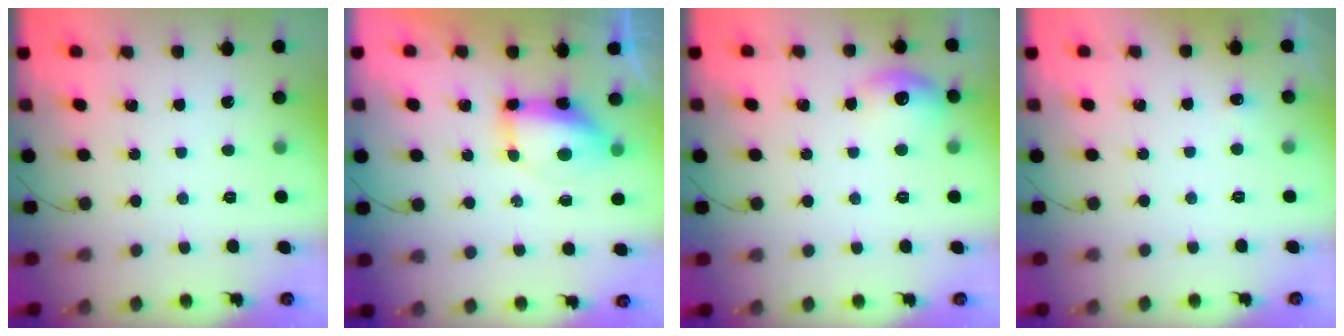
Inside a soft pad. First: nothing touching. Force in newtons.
{"total": 8.0, "press": 7.9, "slide": 1.1}
{"total": 10.1, "press": 8.3, "slide": 5.8}
{"total": 2.4, "press": 2.2, "slide": 1.1}